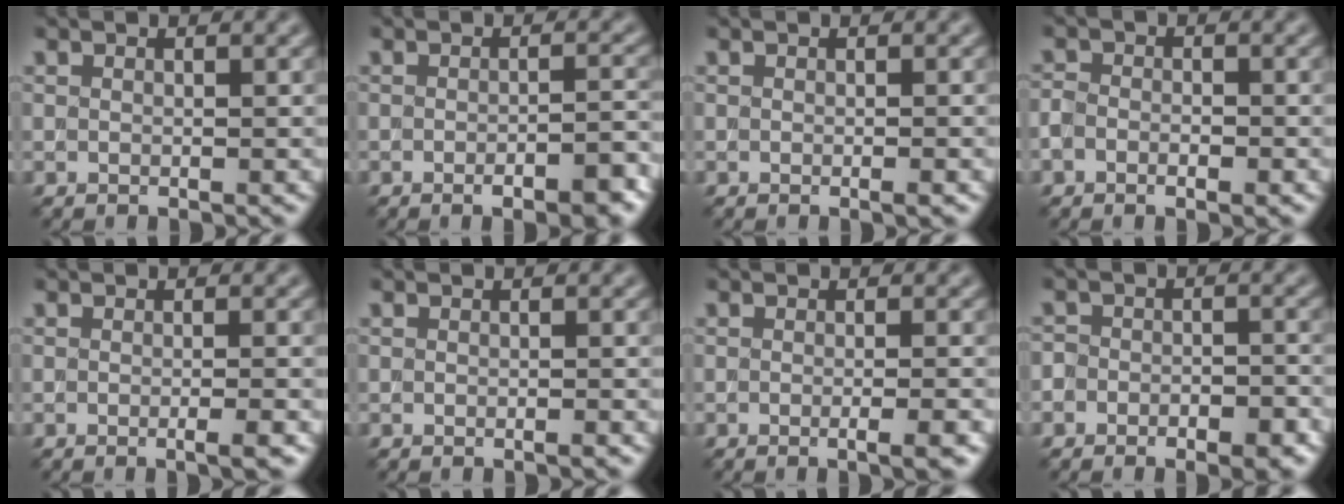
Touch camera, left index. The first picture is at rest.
{"total": 4.1, "force": [-2.0, 1.0, 3.4], "torque": [-0.042, 0.001, -0.026]}
{"total": 1.3, "force": [-0.1, 0.5, 1.2], "torque": [-0.007, -0.003, -0.004]}
{"total": 2.2, "force": [-1.0, 1.3, 1.4], "torque": [-0.017, 0.002, -0.017]}
{"total": 2.7, "force": [-0.4, 1.0, 2.4], "torque": [-0.007, 0.002, -0.014]}
{"total": 0.9, "force": [-0.2, 0.3, 0.8], "torque": [-0.006, -0.003, -0.007]}
{"total": 3.3, "force": [-0.7, 1.2, 3.0], "torque": [-0.008, 0.004, -0.016]}
{"total": 5.0, "force": [-3.1, 2.8, 2.7], "torque": [-0.013, 0.012, -0.047]}